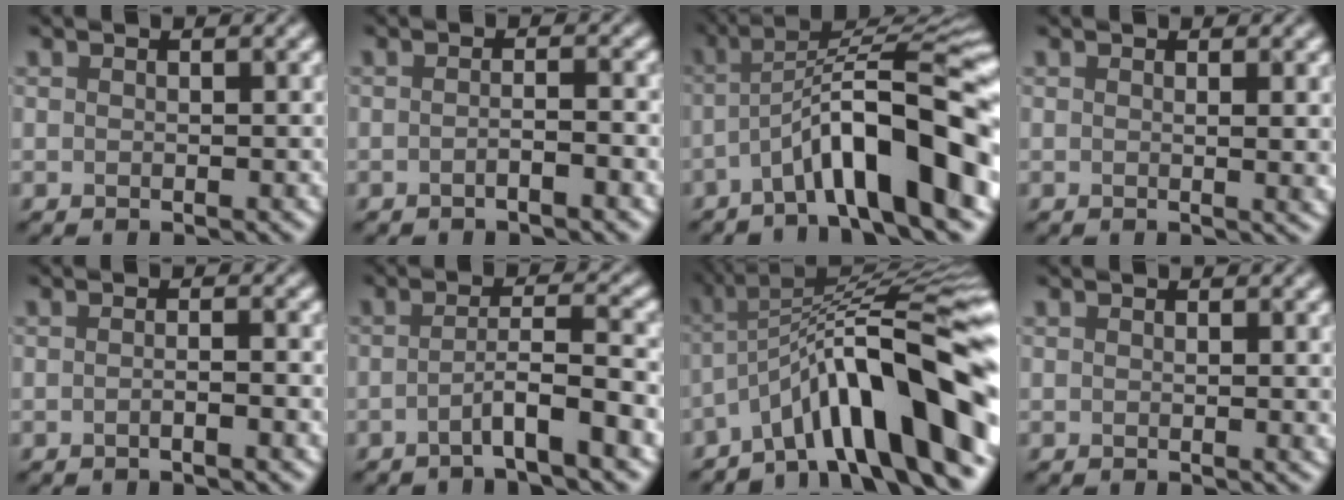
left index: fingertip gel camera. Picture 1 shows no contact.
{"total": 1.6, "force": [-1.3, -0.1, 1.0], "torque": [-0.016, 0.002, -0.016]}
{"total": 11.0, "force": [-4.6, 2.0, 9.7], "torque": [-0.150, 0.021, -0.064]}
{"total": 2.0, "force": [0.3, 0.6, 1.9], "torque": [-0.017, 0.004, 0.012]}
{"total": 1.5, "force": [-1.0, 0.2, 1.2], "torque": [-0.009, -0.005, -0.014]}
{"total": 4.3, "force": [-2.5, 0.0, 3.6], "torque": [-0.058, 0.014, -0.043]}
{"total": 12.0, "force": [-6.0, 1.6, 10.2], "torque": [-0.151, 0.030, -0.083]}
{"total": 0.7, "force": [0.2, 0.1, 0.7], "torque": [-0.006, 0.002, 0.010]}